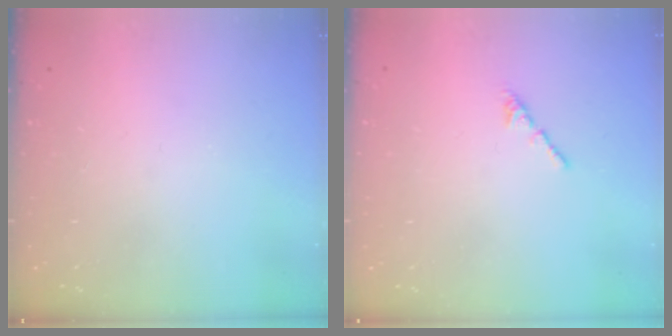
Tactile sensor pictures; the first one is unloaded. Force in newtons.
{"total": 0.8, "press": 0.7, "slide": 0.5}